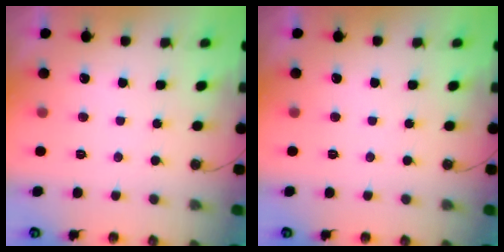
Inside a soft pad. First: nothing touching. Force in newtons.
{"total": 0.0}